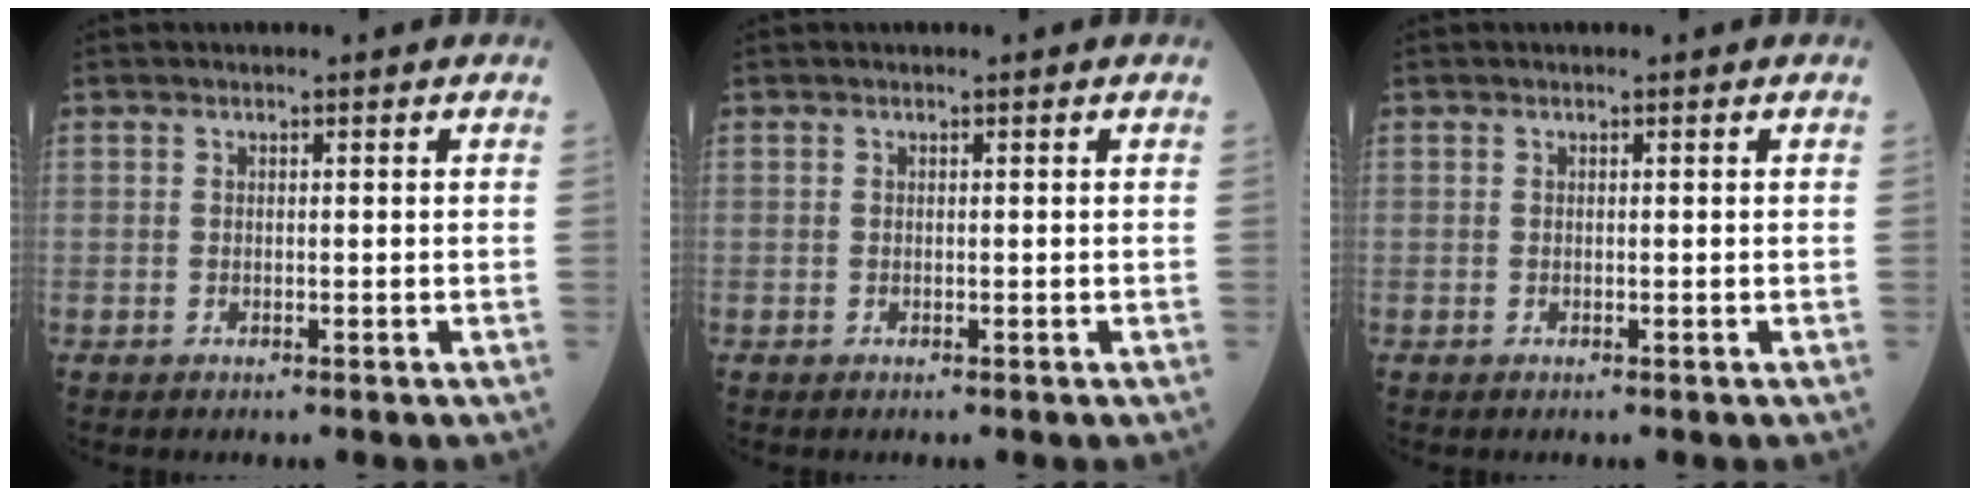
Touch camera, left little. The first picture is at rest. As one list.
[{"total": 0.0}, {"total": 0.0}]